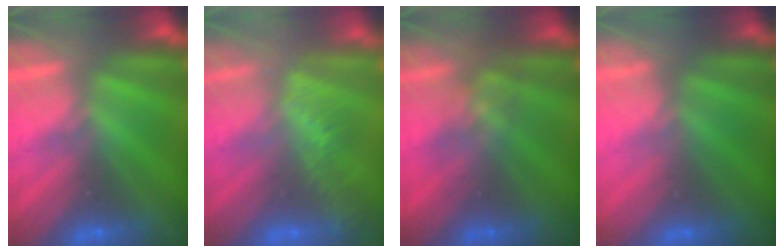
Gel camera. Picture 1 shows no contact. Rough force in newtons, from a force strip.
{"total": 2.9}
{"total": 2.3}
{"total": 2.4}